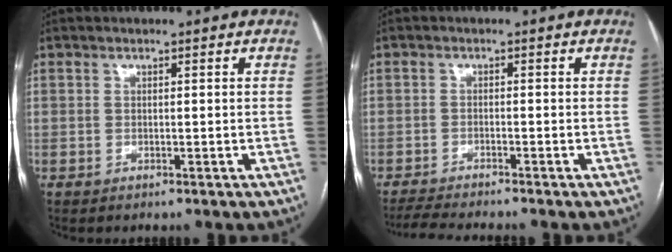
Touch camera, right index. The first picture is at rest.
{"total": 4.6, "force": [-4.3, -0.3, 1.6], "torque": [-0.025, -0.019, -0.075]}